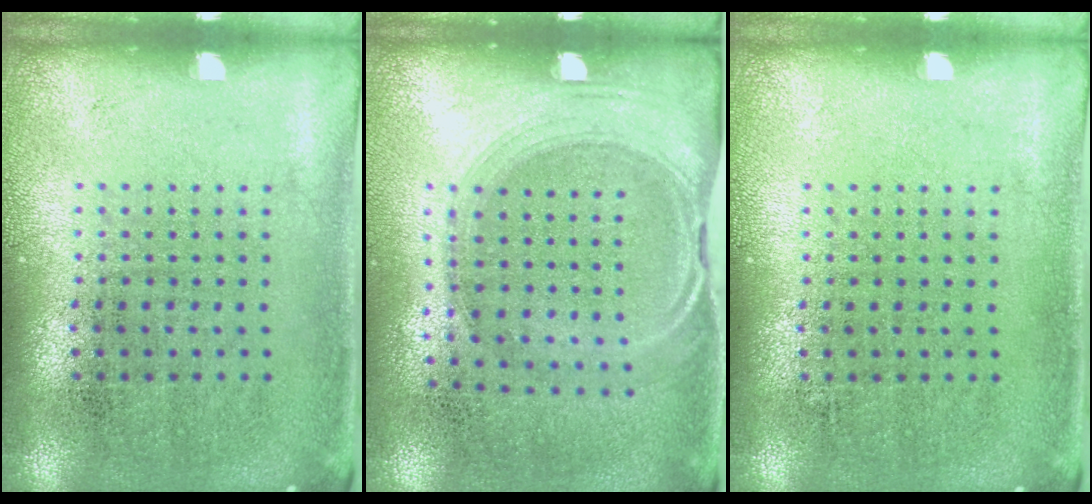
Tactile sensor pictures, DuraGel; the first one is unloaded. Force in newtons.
{"total": 1.5, "press": 1.3, "slide": 0.7}
{"total": 0.0}